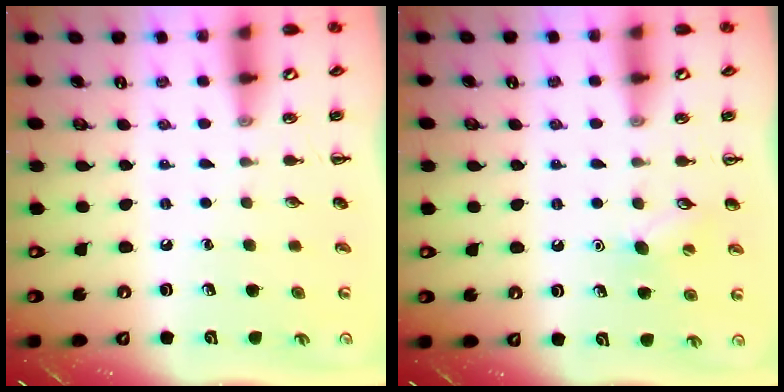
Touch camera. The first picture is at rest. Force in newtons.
{"total": 5.4, "press": 5.2, "slide": 1.2}